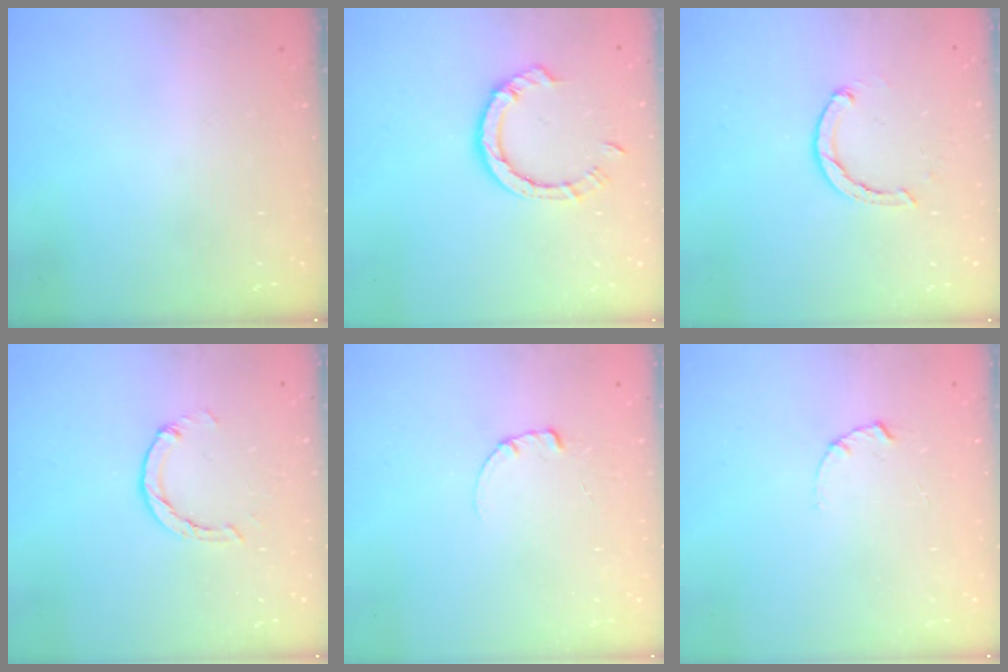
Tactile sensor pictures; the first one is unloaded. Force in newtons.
{"total": 6.9, "press": 6.8, "slide": 0.8}
{"total": 2.4, "press": 2.4, "slide": 0.1}
{"total": 2.9, "press": 2.9, "slide": 0.4}
{"total": 0.6, "press": 0.6, "slide": 0.1}
{"total": 1.7, "press": 1.6, "slide": 0.3}